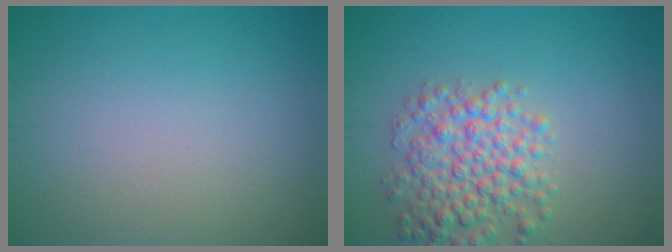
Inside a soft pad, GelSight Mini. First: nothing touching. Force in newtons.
{"total": 5.2, "press": 5.2, "slide": 0.1}